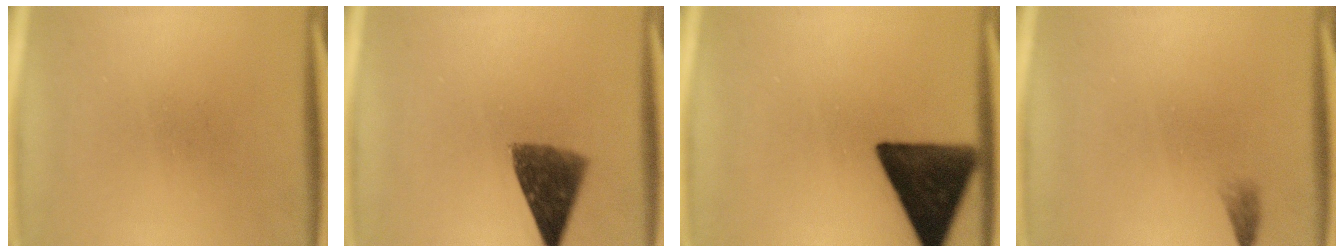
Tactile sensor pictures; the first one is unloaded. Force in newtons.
{"total": 8.0}
{"total": 14.9}
{"total": 1.1}